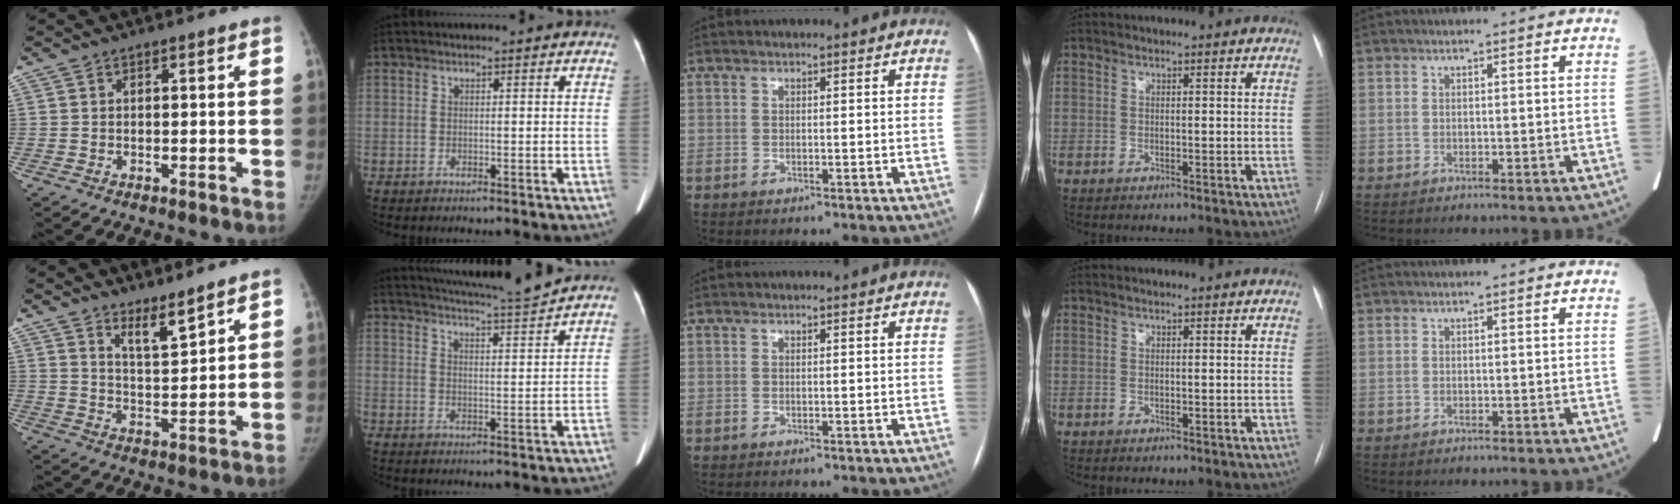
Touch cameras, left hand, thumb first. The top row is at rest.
{"thumb": {"total": 5.3, "force": [4.4, 0.8, 2.9], "torque": [-0.041, -0.048, 0.083]}, "index": {"total": 8.8, "force": [8.4, -1.8, 2.1], "torque": [-0.042, -0.013, 0.125]}}